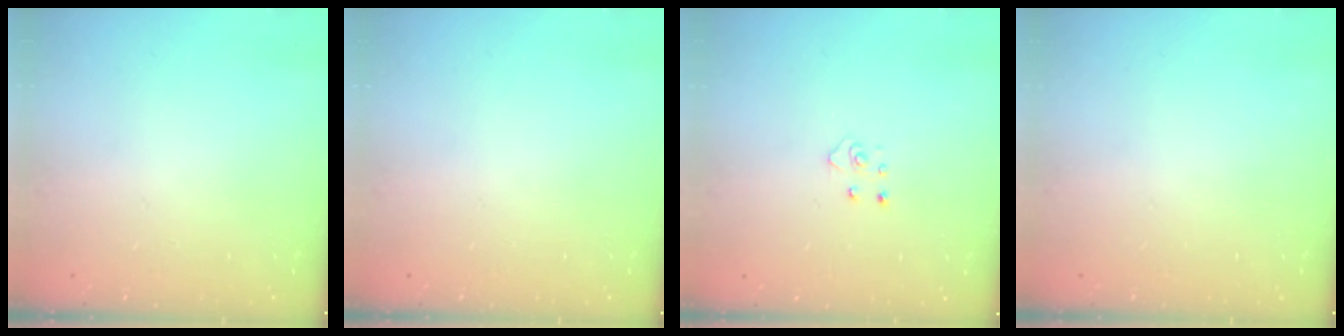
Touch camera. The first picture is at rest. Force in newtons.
{"total": 0.0}
{"total": 4.1, "press": 4.0, "slide": 0.5}
{"total": 0.0}